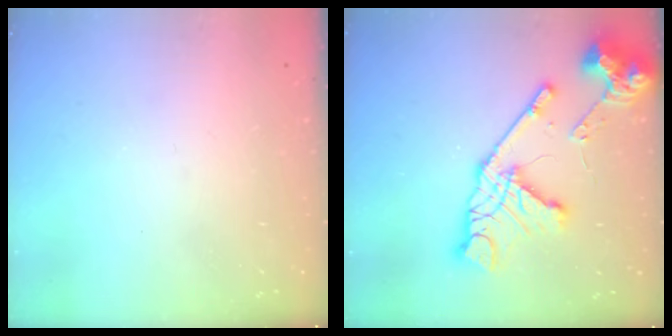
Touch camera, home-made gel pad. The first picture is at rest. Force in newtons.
{"total": 19.9, "press": 19.8, "slide": 2.1}